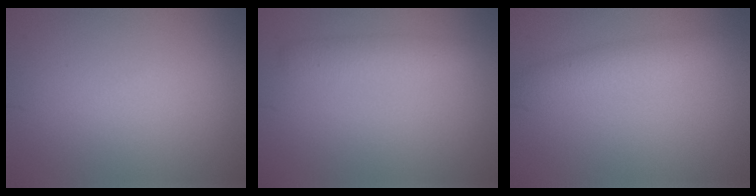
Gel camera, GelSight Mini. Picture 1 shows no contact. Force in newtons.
{"total": 2.2, "press": 2.2, "slide": 0.2}
{"total": 2.6, "press": 2.6, "slide": 0.2}